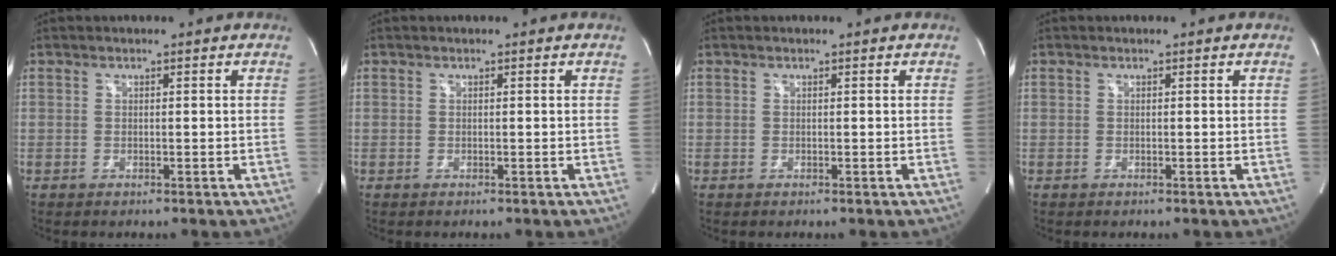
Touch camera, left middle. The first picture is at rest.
{"total": 0.0}
{"total": 0.0}
{"total": 0.0}